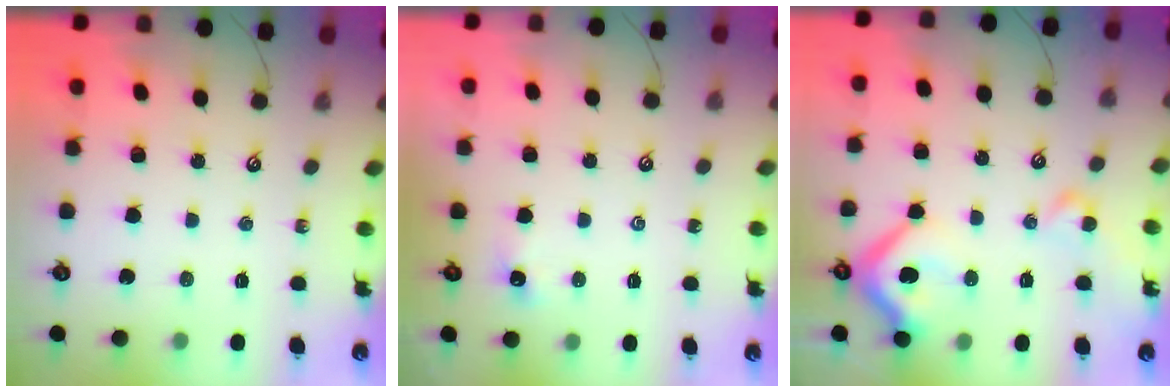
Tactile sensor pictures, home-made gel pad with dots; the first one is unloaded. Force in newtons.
{"total": 3.8, "press": 3.8, "slide": 0.5}
{"total": 14.4, "press": 14.2, "slide": 2.0}